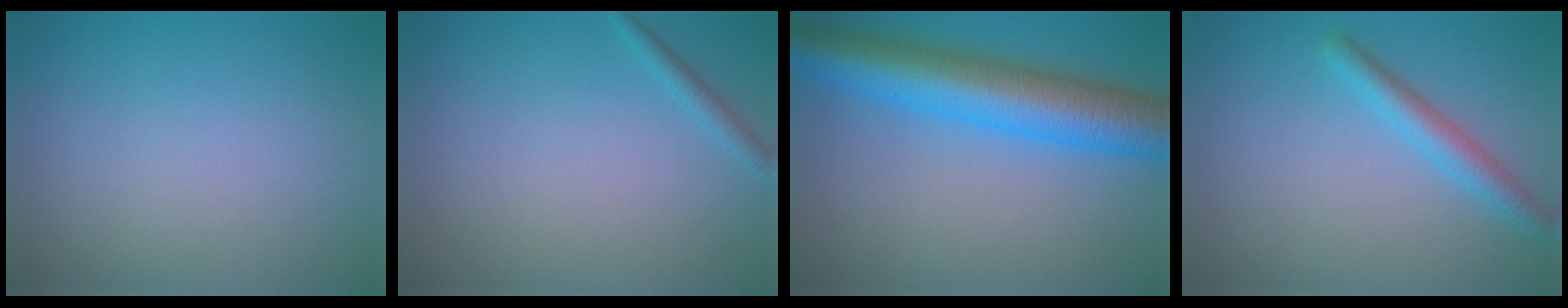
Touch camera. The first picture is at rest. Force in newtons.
{"total": 1.1, "press": 1.1, "slide": 0.1}
{"total": 9.5, "press": 9.5, "slide": 0.2}
{"total": 2.8, "press": 2.8, "slide": 0.2}